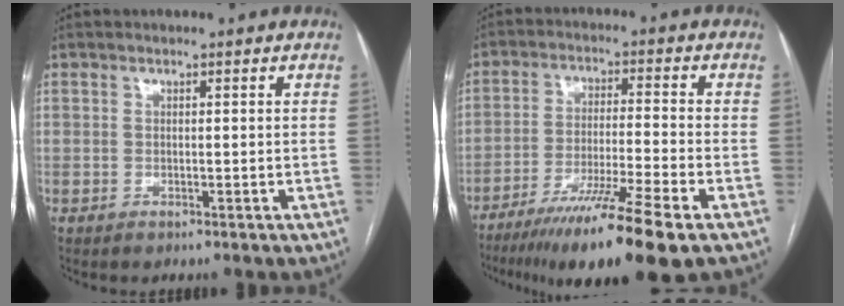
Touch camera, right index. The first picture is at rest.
{"total": 14.9, "force": [-10.1, -1.2, 10.9], "torque": [-0.176, -0.043, -0.167]}